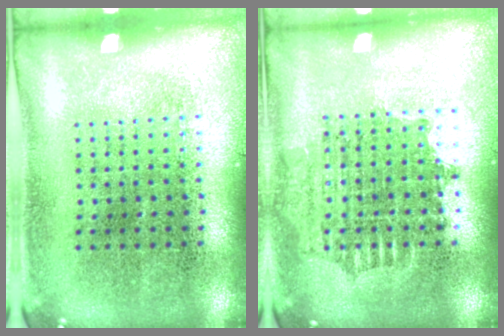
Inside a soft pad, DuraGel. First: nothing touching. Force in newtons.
{"total": 1.5, "press": 1.3, "slide": 0.8}